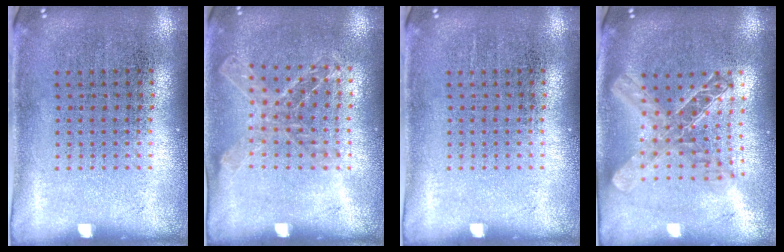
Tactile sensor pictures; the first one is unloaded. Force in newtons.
{"total": 1.1, "press": 1.1, "slide": 0.0}
{"total": 0.0}
{"total": 2.0, "press": 1.7, "slide": 1.1}